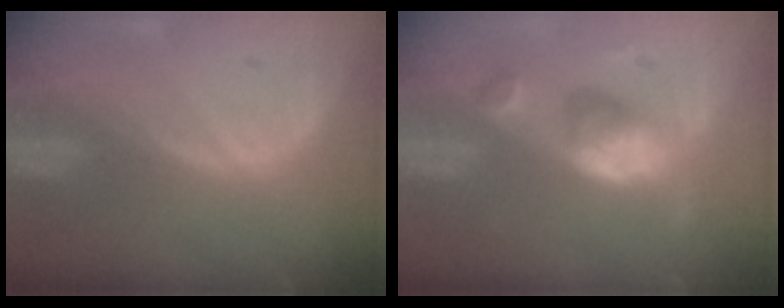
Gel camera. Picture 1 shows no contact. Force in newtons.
{"total": 5.6, "press": 5.4, "slide": 1.8}